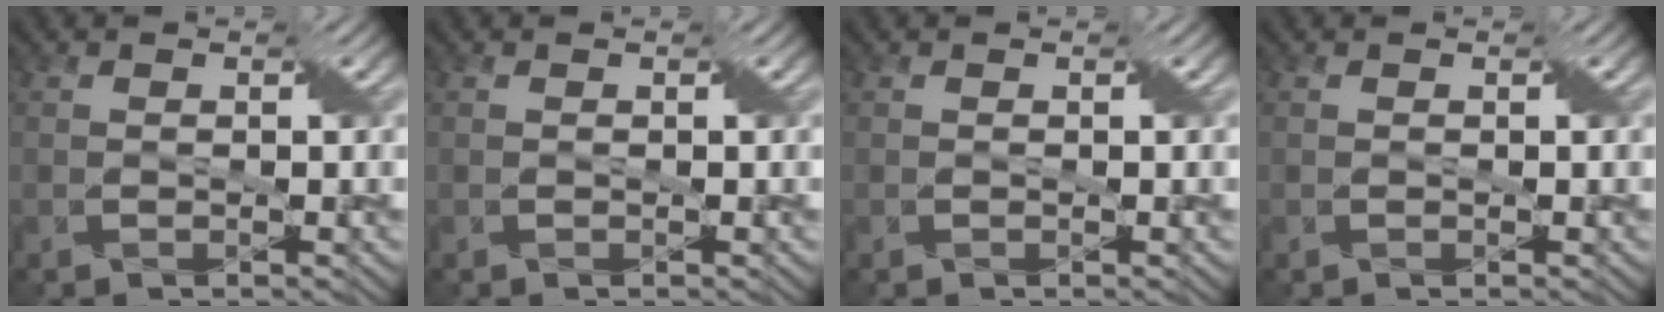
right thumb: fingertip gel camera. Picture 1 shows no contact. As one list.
[{"total": 0.0}, {"total": 0.0}, {"total": 0.0}]